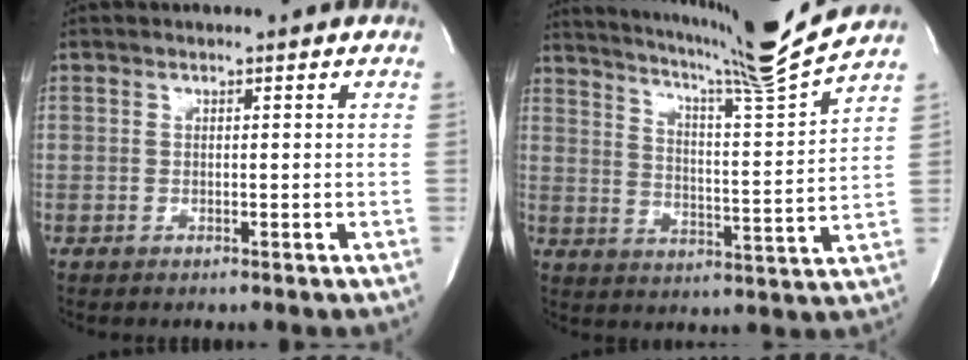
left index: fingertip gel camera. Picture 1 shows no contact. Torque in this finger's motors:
{"motor_torque": [0.57, -1.14, 0.19, 0.09]}